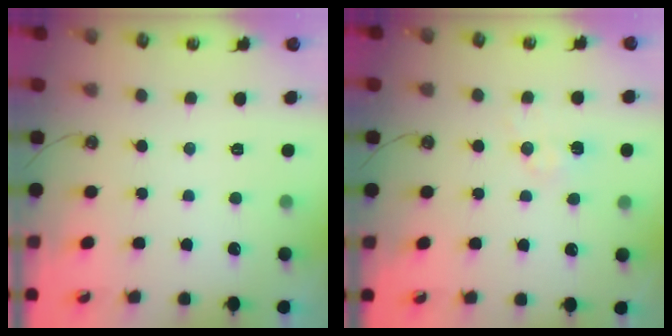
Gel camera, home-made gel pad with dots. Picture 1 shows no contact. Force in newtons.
{"total": 6.3, "press": 6.3, "slide": 0.6}